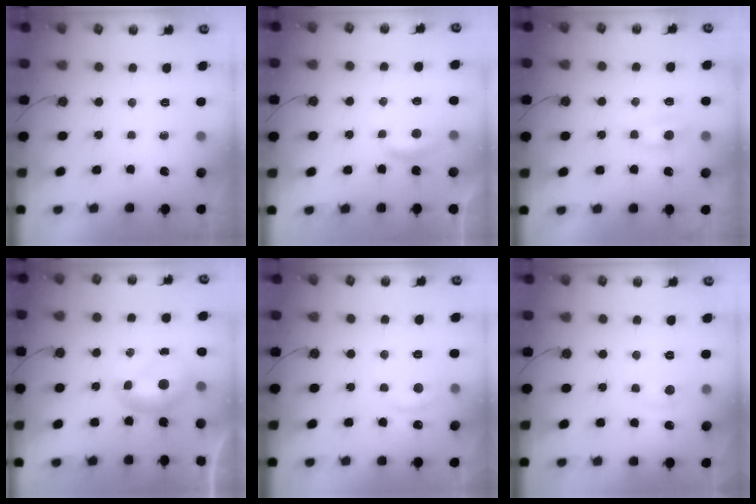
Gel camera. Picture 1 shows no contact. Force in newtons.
{"total": 2.3, "press": 2.3, "slide": 0.4}
{"total": 0.0}
{"total": 0.0}
{"total": 2.6, "press": 2.5, "slide": 0.8}
{"total": 0.8, "press": 0.4, "slide": 0.6}